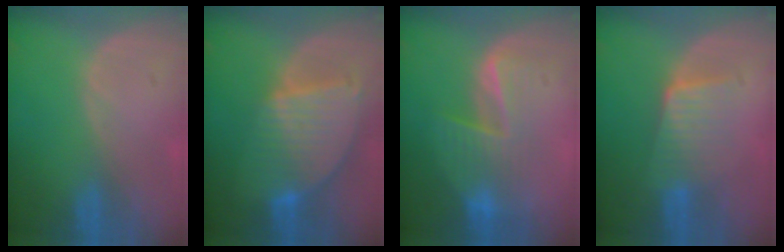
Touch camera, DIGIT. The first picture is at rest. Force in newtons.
{"total": 9.2, "press": 7.8, "slide": 4.8}
{"total": 6.8, "press": 6.4, "slide": 2.3}
{"total": 6.1, "press": 5.5, "slide": 2.6}